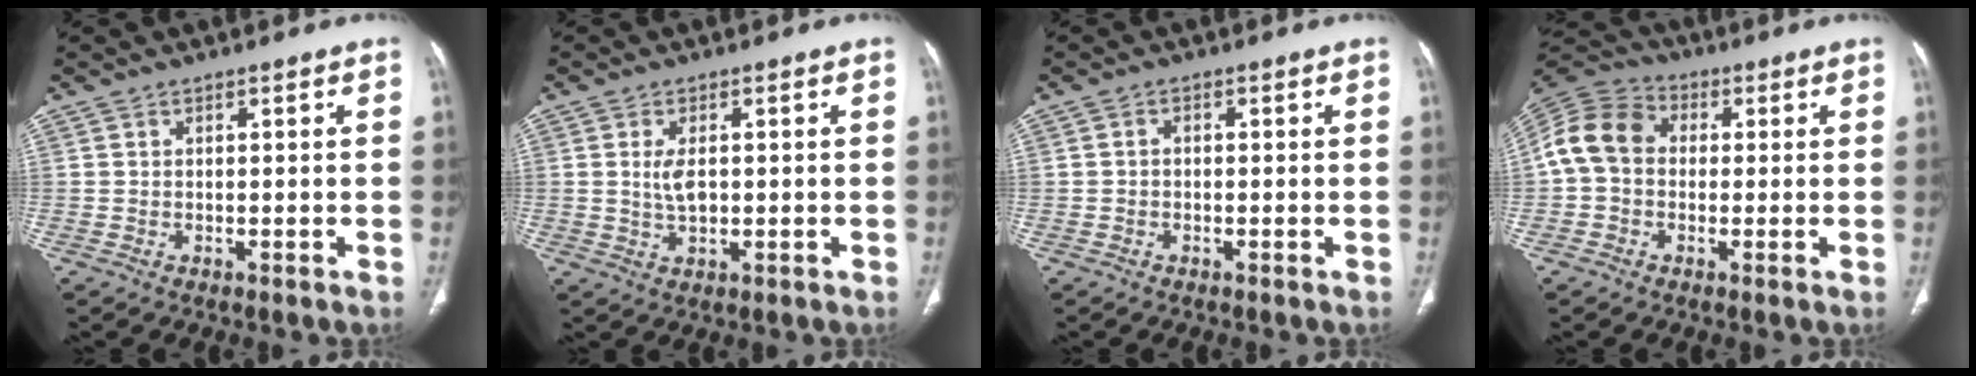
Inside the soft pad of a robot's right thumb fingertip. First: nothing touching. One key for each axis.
{"total": 3.9, "fx": 0.4, "fy": 2.0, "fz": 3.3, "tx": -0.066, "ty": -0.006, "tz": 0.010}
{"total": 0.9, "fx": -0.3, "fy": 0.7, "fz": 0.6, "tx": -0.006, "ty": 0.004, "tz": -0.007}
{"total": 10.7, "fx": 0.3, "fy": 8.6, "fz": 6.3, "tx": -0.116, "ty": 0.033, "tz": -0.008}